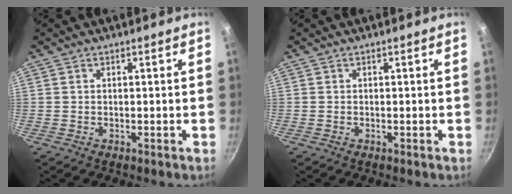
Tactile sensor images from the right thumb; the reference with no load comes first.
{"total": 0.0}